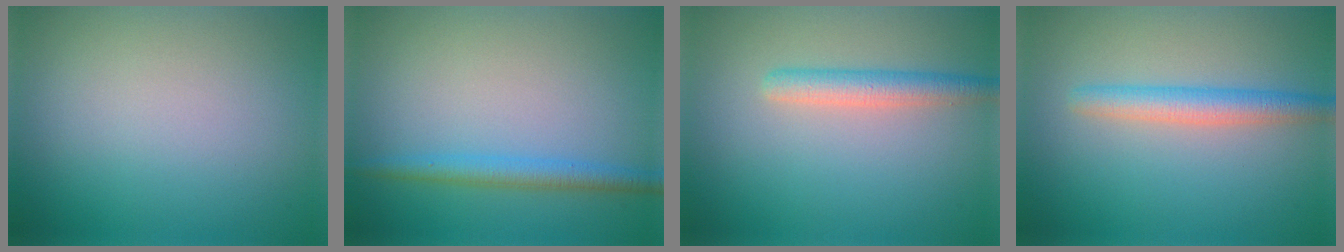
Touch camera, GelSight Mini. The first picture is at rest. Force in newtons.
{"total": 2.4, "press": 2.4, "slide": 0.2}
{"total": 2.6, "press": 2.6, "slide": 0.1}
{"total": 2.9, "press": 2.9, "slide": 0.1}